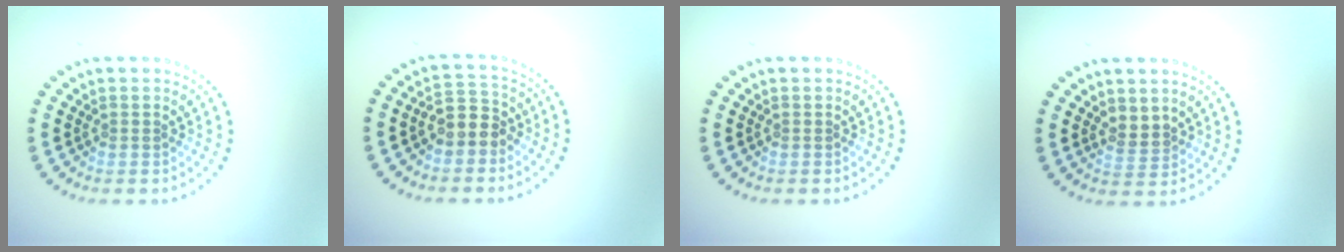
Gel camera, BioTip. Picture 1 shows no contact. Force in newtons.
{"total": 2.9, "press": 2.7, "slide": 1.0}
{"total": 0.0}
{"total": 1.7, "press": 1.5, "slide": 0.8}